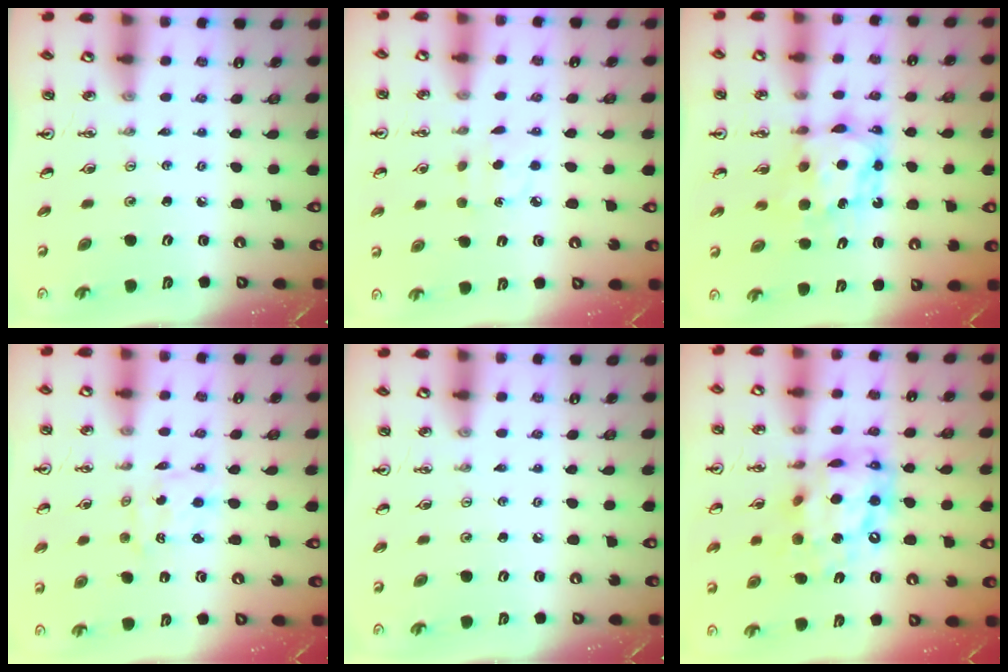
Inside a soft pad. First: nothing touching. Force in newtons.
{"total": 4.2, "press": 4.1, "slide": 0.3}
{"total": 6.7, "press": 6.7, "slide": 0.6}
{"total": 0.9, "press": 0.9, "slide": 0.1}
{"total": 0.0}
{"total": 16.8, "press": 16.8, "slide": 1.6}